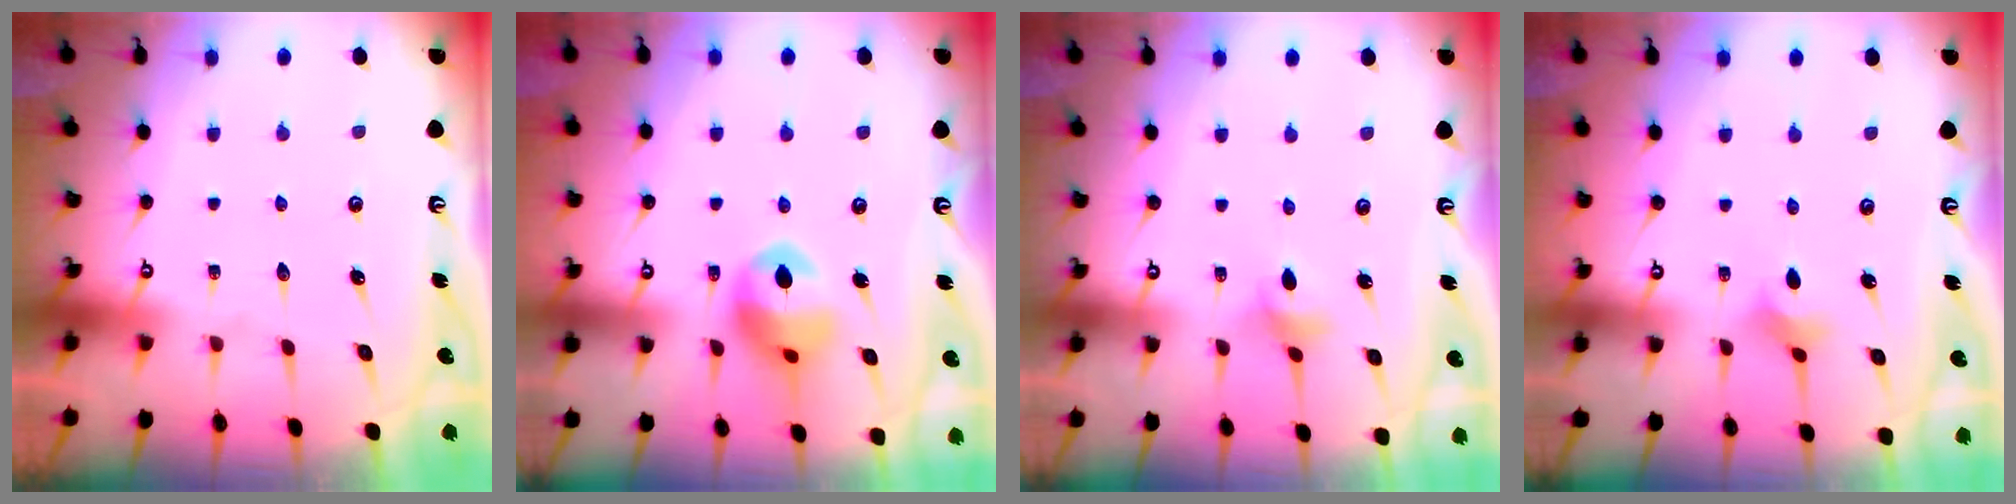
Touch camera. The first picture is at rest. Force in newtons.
{"total": 12.5, "press": 12.4, "slide": 1.5}
{"total": 2.8, "press": 2.8, "slide": 0.4}
{"total": 2.4, "press": 2.3, "slide": 0.5}